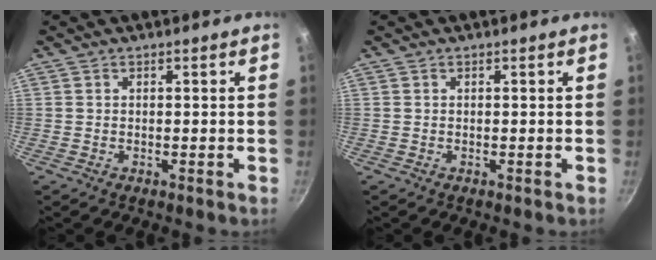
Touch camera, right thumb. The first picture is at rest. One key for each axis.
{"total": 0.0}